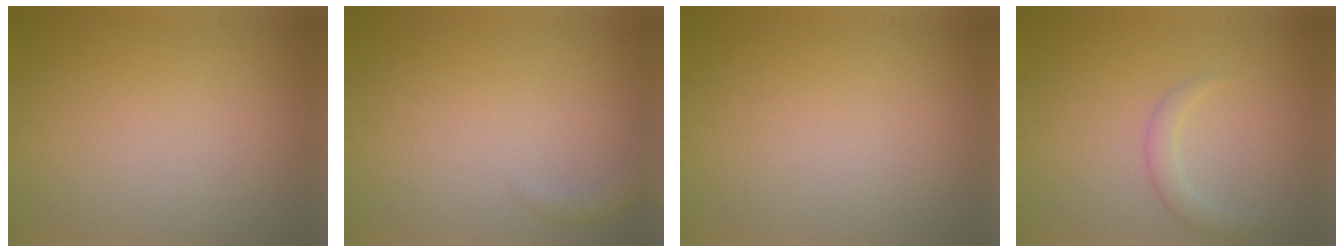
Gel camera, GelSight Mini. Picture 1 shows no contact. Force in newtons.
{"total": 1.1, "press": 1.1, "slide": 0.1}
{"total": 0.0}
{"total": 1.8, "press": 1.8, "slide": 0.1}